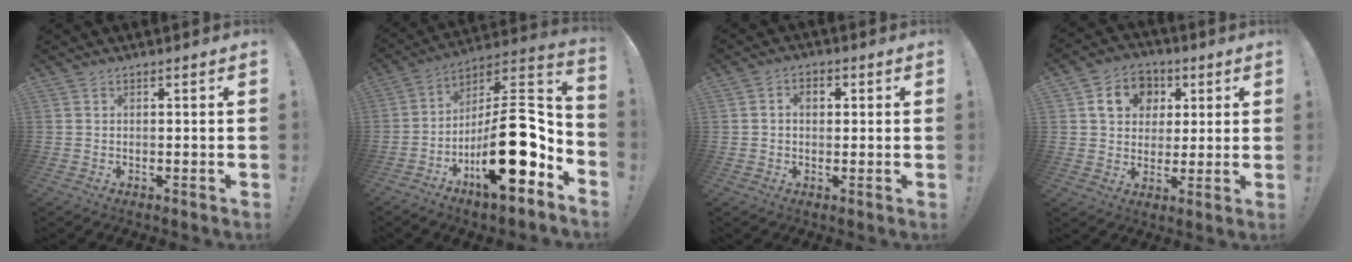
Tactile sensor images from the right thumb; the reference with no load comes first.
{"total": 23.2, "force": [-6.8, 9.0, 20.3], "torque": [-0.323, 0.025, -0.108]}
{"total": 3.3, "force": [0.4, 2.4, 2.1], "torque": [-0.026, 0.002, 0.003]}
{"total": 12.0, "force": [4.4, 9.8, 5.2], "torque": [-0.087, -0.003, 0.090]}